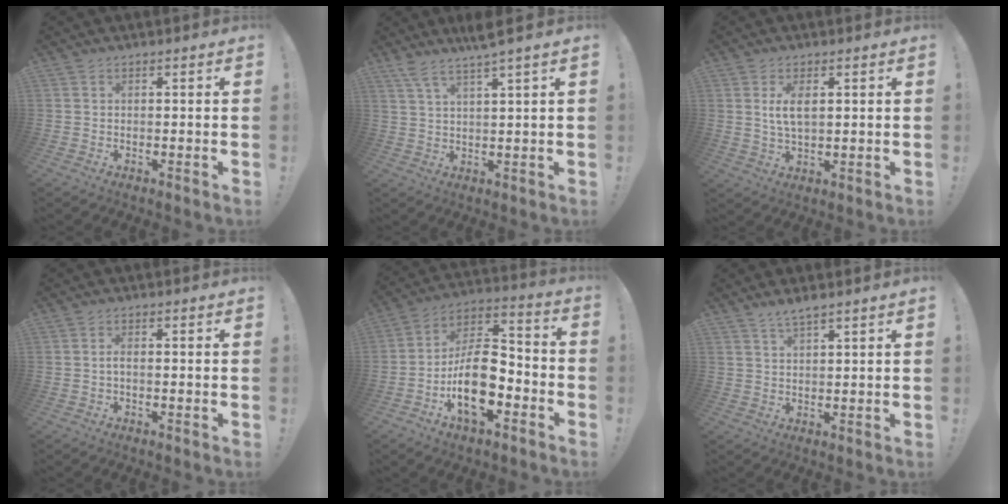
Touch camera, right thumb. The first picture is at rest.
{"total": 5.7, "force": [4.3, -0.5, 3.6], "torque": [-0.079, -0.018, 0.075]}
{"total": 5.0, "force": [1.4, 2.4, 4.2], "torque": [-0.084, -0.003, 0.021]}
{"total": 1.4, "force": [-0.4, 0.4, 1.3], "torque": [-0.029, 0.007, -0.007]}
{"total": 18.1, "force": [-6.7, 9.7, 13.7], "torque": [-0.253, 0.037, -0.106]}
{"total": 3.1, "force": [2.5, -0.2, 1.8], "torque": [-0.039, -0.012, 0.044]}